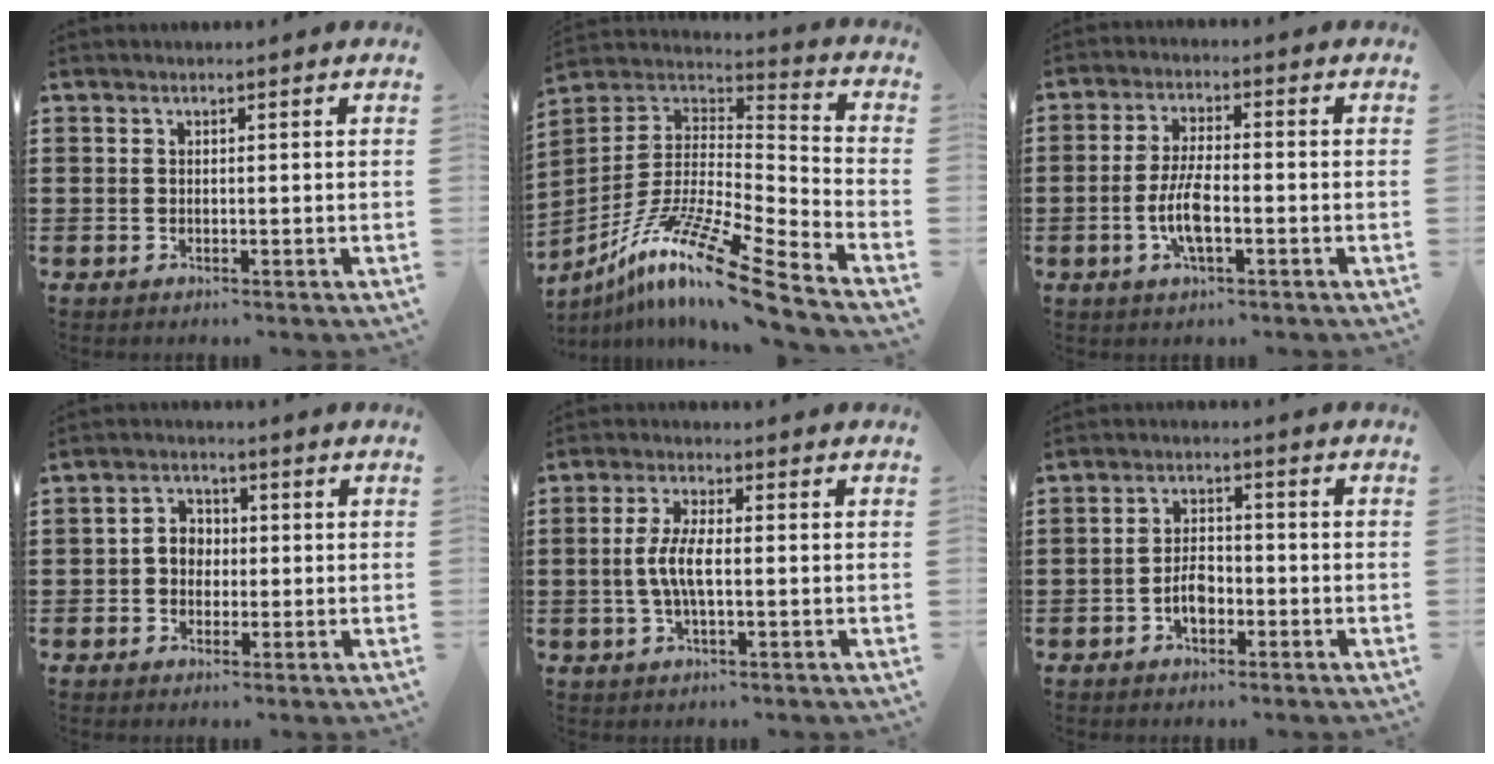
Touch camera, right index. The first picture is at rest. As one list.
[{"total": 14.4, "force": [-10.4, 1.1, 10.0], "torque": [-0.189, 0.016, -0.198]}, {"total": 6.3, "force": [-1.8, 1.8, 5.7], "torque": [-0.130, -0.007, -0.040]}, {"total": 3.3, "force": [-0.7, 2.8, 1.4], "torque": [-0.036, 0.010, -0.018]}, {"total": 4.9, "force": [-0.7, 1.5, 4.6], "torque": [-0.103, -0.002, -0.021]}, {"total": 4.1, "force": [-1.7, 2.2, 3.0], "torque": [-0.066, 0.002, -0.037]}]